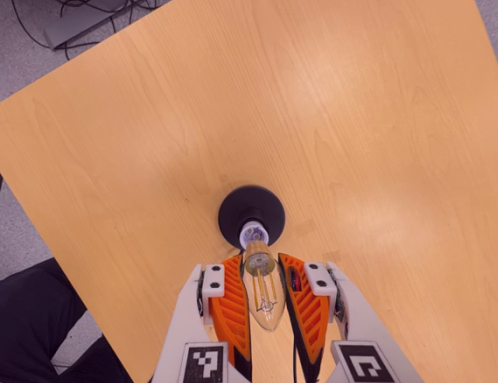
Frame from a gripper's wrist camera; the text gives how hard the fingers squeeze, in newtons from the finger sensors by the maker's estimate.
{"total": 22.7, "left": 24.7, "right": 20.8}